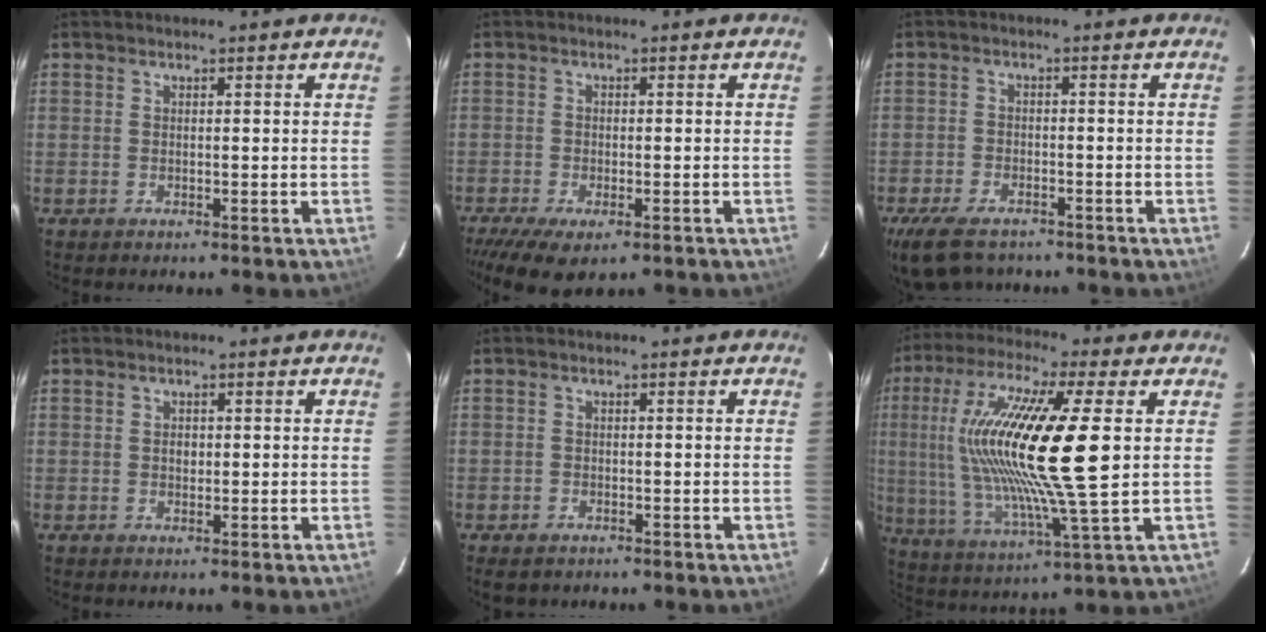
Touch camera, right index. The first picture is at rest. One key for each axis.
{"total": 8.4, "fx": -5.6, "fy": 3.2, "fz": 5.3, "tx": -0.126, "ty": -0.033, "tz": -0.094}
{"total": 10.2, "fx": -7.8, "fy": 4.7, "fz": 4.7, "tx": -0.117, "ty": -0.014, "tz": -0.134}
{"total": 1.1, "fx": 0.0, "fy": 1.0, "fz": 0.6, "tx": -0.009, "ty": 0.003, "tz": -0.001}
{"total": 2.7, "fx": -1.9, "fy": 1.7, "fz": 0.9, "tx": -0.024, "ty": -0.005, "tz": -0.032}
{"total": 20.8, "fx": 3.2, "fy": 2.8, "fz": 20.4, "tx": -0.384, "ty": 0.001, "tz": 0.057}